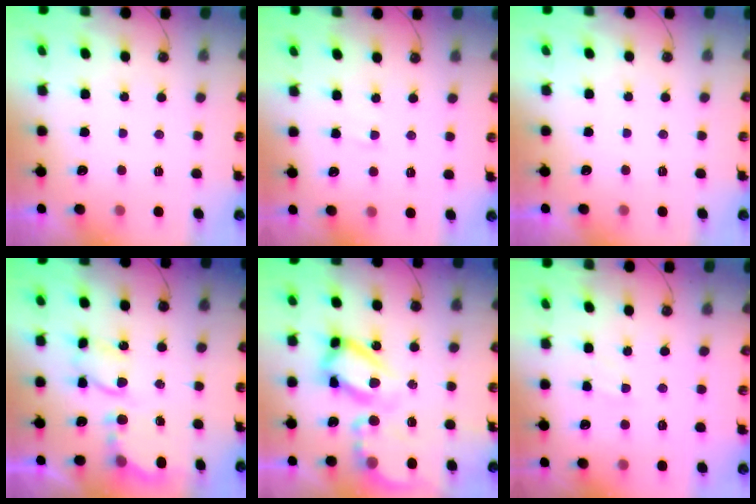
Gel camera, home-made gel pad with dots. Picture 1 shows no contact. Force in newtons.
{"total": 3.6, "press": 3.5, "slide": 0.5}
{"total": 0.0}
{"total": 6.1, "press": 6.1, "slide": 0.1}
{"total": 18.7, "press": 18.6, "slide": 1.7}
{"total": 1.4, "press": 1.4, "slide": 0.3}